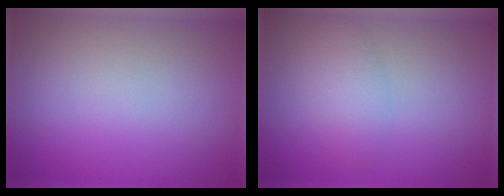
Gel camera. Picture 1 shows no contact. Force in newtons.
{"total": 2.4, "press": 2.4, "slide": 0.1}